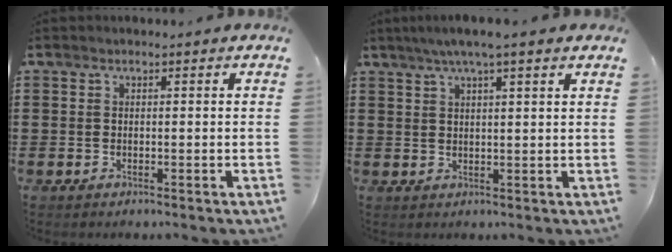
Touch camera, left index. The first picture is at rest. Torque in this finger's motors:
{"motor_torque": [1.52, -0.61, 0.84, 0.21]}